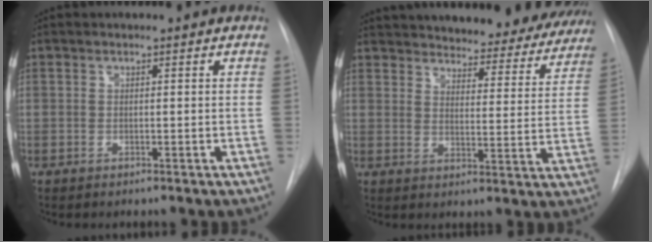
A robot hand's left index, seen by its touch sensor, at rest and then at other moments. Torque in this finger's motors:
{"motor_torque": [0.68, -0.92, 0.33, 0.11]}